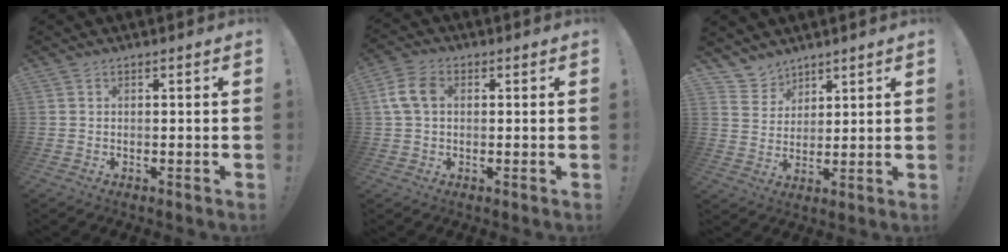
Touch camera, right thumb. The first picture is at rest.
{"total": 8.0, "force": [1.2, 5.4, 5.8], "torque": [-0.127, 0.013, 0.027]}
{"total": 6.3, "force": [5.2, 3.6, -0.1], "torque": [-0.010, -0.043, 0.104]}